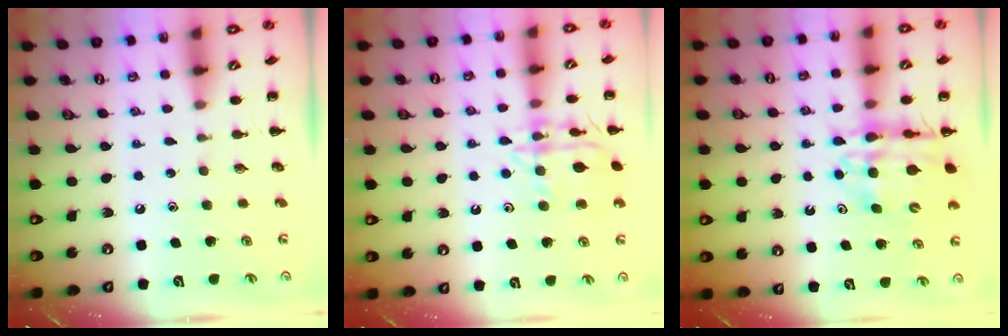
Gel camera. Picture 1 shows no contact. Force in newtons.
{"total": 14.5, "press": 14.4, "slide": 0.8}
{"total": 14.0, "press": 13.5, "slide": 3.7}